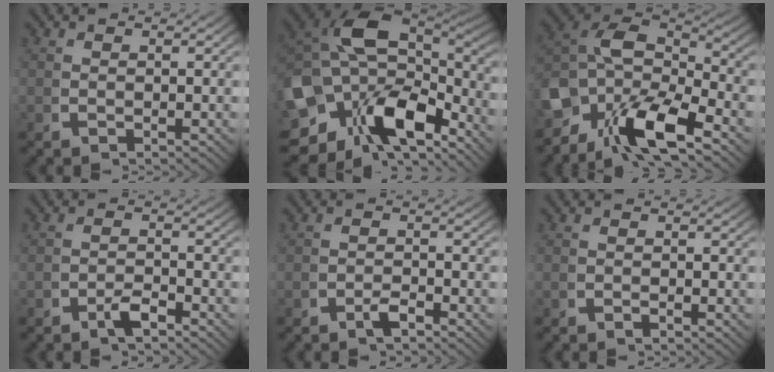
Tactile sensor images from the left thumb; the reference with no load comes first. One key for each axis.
{"total": 19.3, "fx": -0.5, "fy": 14.0, "fz": 13.2, "tx": -0.307, "ty": -0.065, "tz": 0.016}
{"total": 13.6, "fx": -0.9, "fy": 9.9, "fz": 9.3, "tx": -0.231, "ty": -0.060, "tz": -0.003}
{"total": 1.9, "fx": -1.4, "fy": 0.8, "fz": 0.9, "tx": -0.015, "ty": -0.001, "tz": -0.030}
{"total": 1.5, "fx": -1.2, "fy": 0.6, "fz": 0.7, "tx": -0.011, "ty": 0.000, "tz": -0.027}
{"total": 0.7, "fx": -0.6, "fy": 0.4, "fz": 0.2, "tx": -0.001, "ty": 0.005, "tz": -0.016}